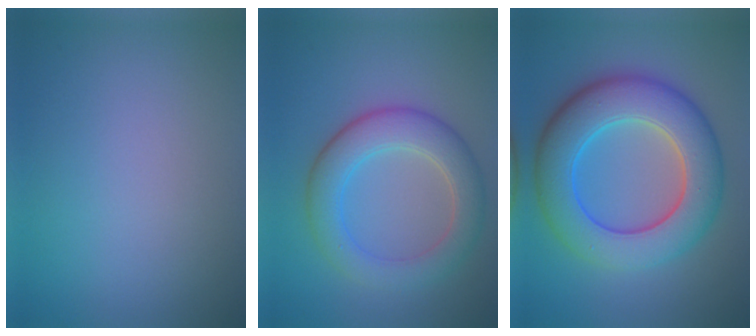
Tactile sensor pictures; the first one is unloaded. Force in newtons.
{"total": 5.5, "press": 5.5, "slide": 0.4}
{"total": 9.4, "press": 9.4, "slide": 0.5}